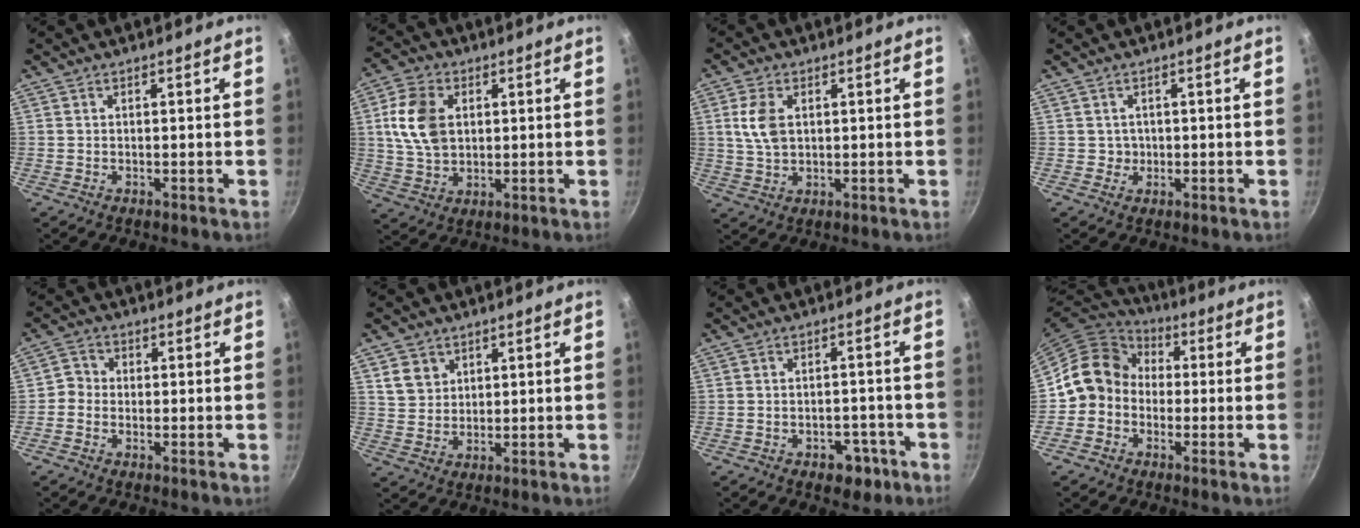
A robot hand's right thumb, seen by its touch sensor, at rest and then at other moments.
{"total": 11.4, "force": [2.2, 7.9, 7.9], "torque": [-0.137, 0.001, 0.041]}
{"total": 6.9, "force": [1.6, 4.5, 5.1], "torque": [-0.096, -0.001, 0.032]}
{"total": 1.6, "force": [0.1, 1.6, 0.2], "torque": [0.010, -0.003, 0.000]}
{"total": 3.0, "force": [-0.7, 2.7, 0.9], "torque": [-0.005, 0.012, -0.027]}
{"total": 5.2, "force": [2.4, 4.2, 1.8], "torque": [-0.012, -0.002, 0.051]}
{"total": 5.8, "force": [-3.1, 3.8, 3.0], "torque": [-0.016, 0.026, -0.029]}
{"total": 11.0, "force": [-0.8, 9.8, 5.0], "torque": [-0.049, 0.034, -0.036]}